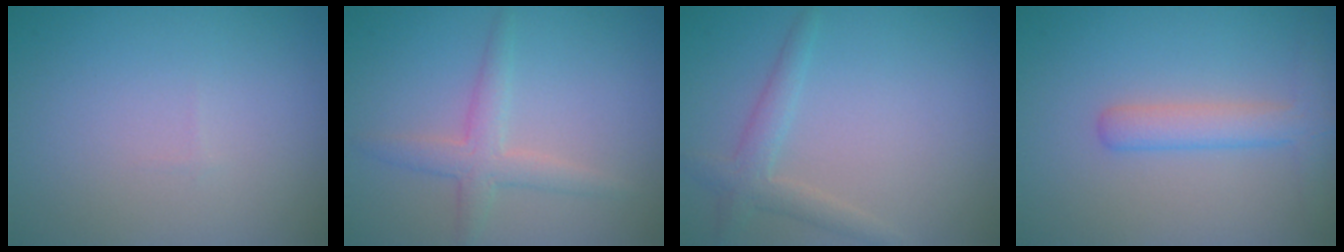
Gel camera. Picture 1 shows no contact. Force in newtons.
{"total": 2.6, "press": 2.6, "slide": 0.1}
{"total": 2.2, "press": 2.2, "slide": 0.2}
{"total": 3.0, "press": 3.0, "slide": 0.0}